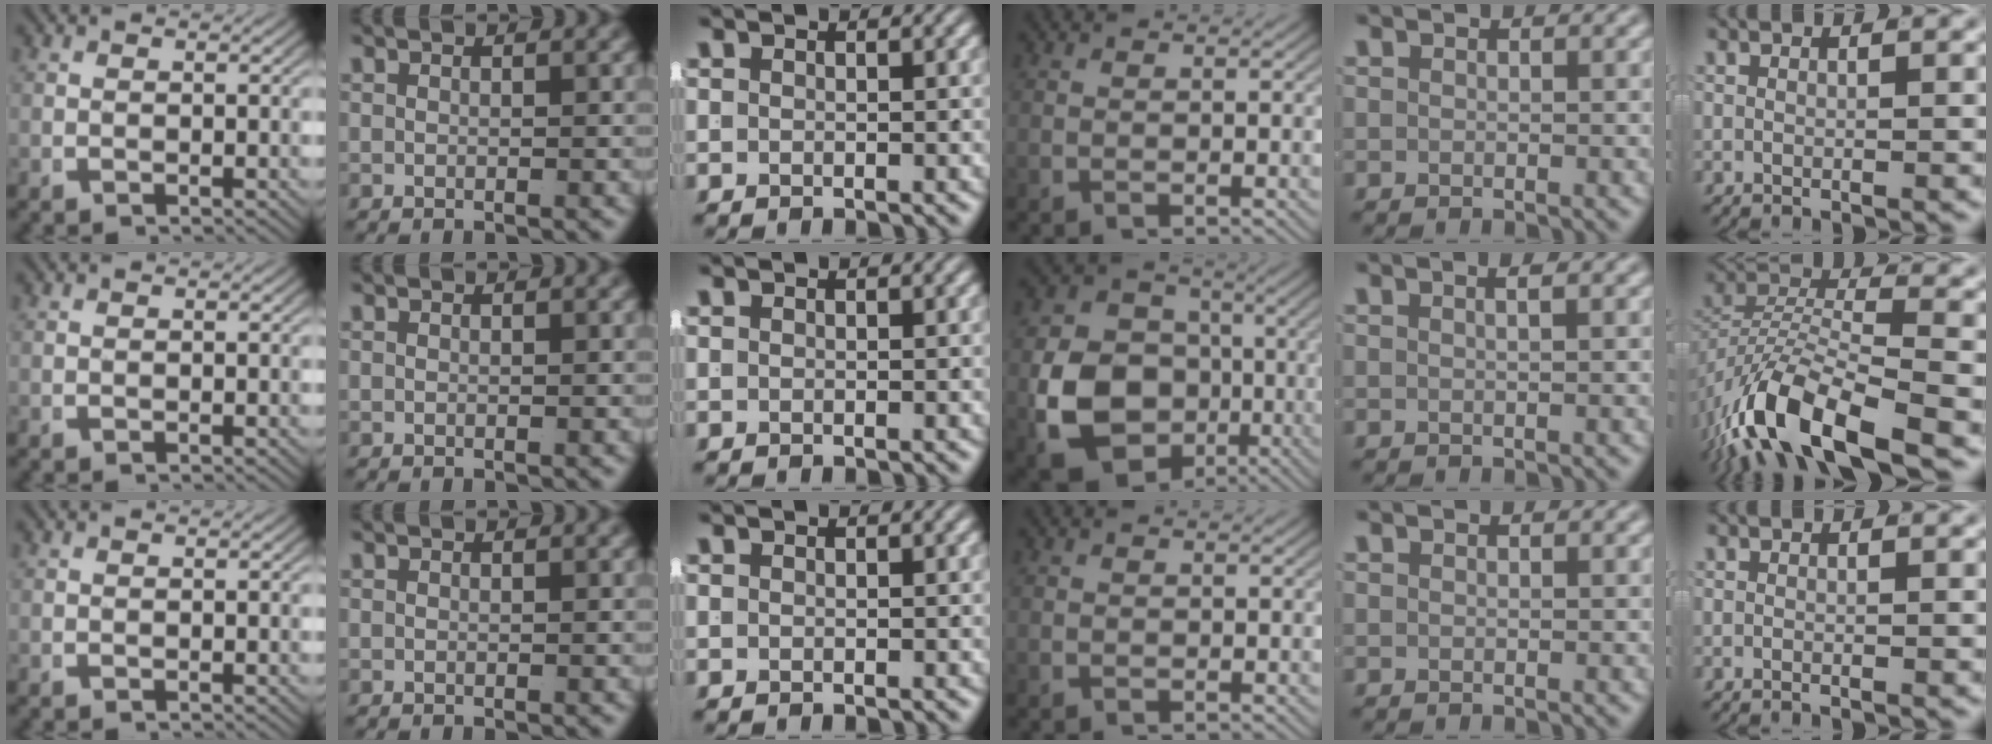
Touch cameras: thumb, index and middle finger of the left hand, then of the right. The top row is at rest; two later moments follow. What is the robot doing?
{"motion": "lift_and_place", "object": "jacket"}